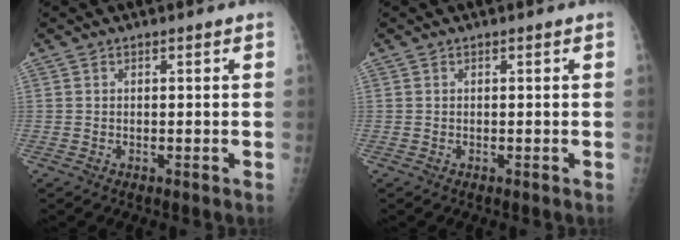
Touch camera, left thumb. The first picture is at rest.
{"total": 0.0}